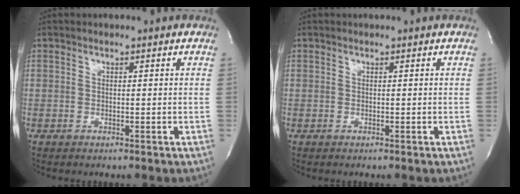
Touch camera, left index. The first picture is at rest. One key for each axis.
{"total": 0.0}